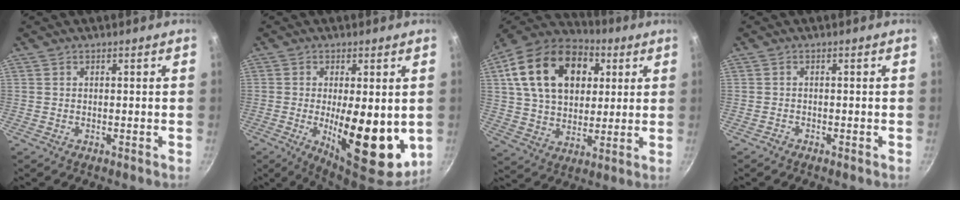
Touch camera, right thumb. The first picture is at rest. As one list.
[{"total": 15.3, "force": [-1.7, 5.7, 14.1], "torque": [-0.187, -0.015, -0.013]}, {"total": 22.9, "force": [6.9, 15.5, 15.3], "torque": [-0.245, 0.002, 0.110]}, {"total": 0.7, "force": [-0.6, 0.2, 0.1], "torque": [-0.012, 0.009, -0.012]}]